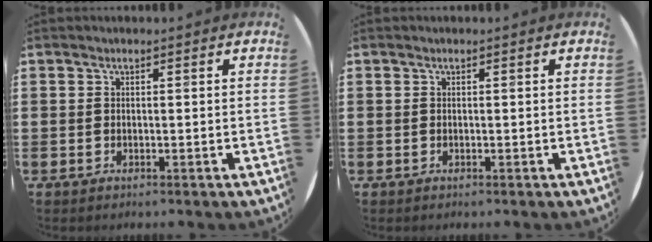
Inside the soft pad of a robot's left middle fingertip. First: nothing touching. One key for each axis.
{"total": 0.0}